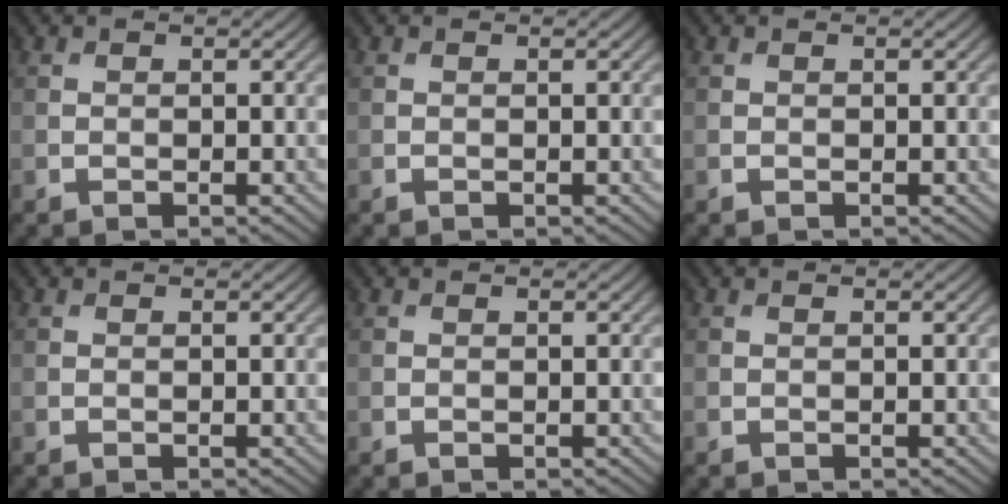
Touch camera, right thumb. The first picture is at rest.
{"total": 0.0}
{"total": 0.0}
{"total": 0.0}
{"total": 0.0}
{"total": 0.0}